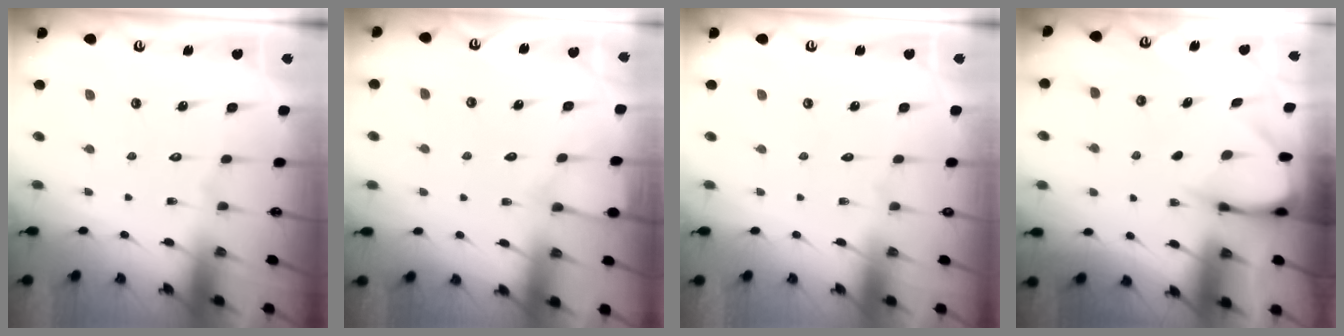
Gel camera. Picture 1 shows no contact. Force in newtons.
{"total": 4.0, "press": 3.9, "slide": 0.5}
{"total": 0.0}
{"total": 3.3, "press": 3.3, "slide": 0.3}